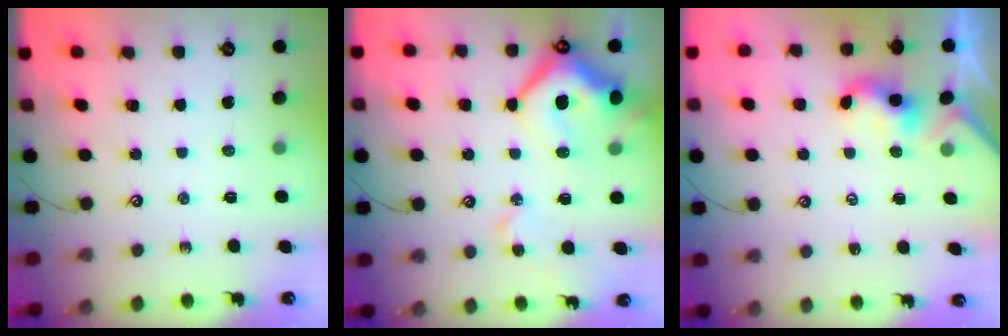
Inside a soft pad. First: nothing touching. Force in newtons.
{"total": 16.2, "press": 16.1, "slide": 2.0}
{"total": 2.4, "press": 2.4, "slide": 0.2}